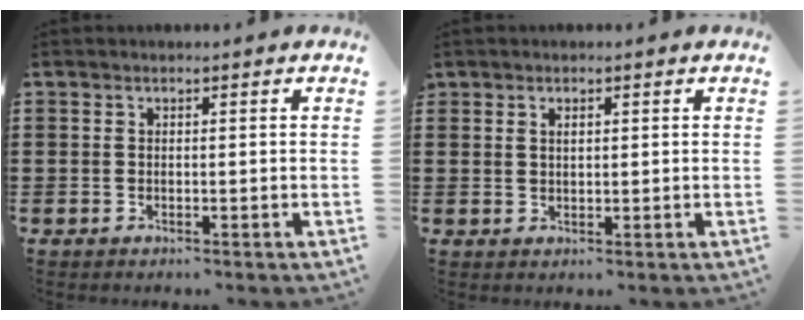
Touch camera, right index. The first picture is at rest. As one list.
[{"total": 1.3, "force": [0.9, 0.7, 0.7], "torque": [-0.013, 0.005, 0.017]}]